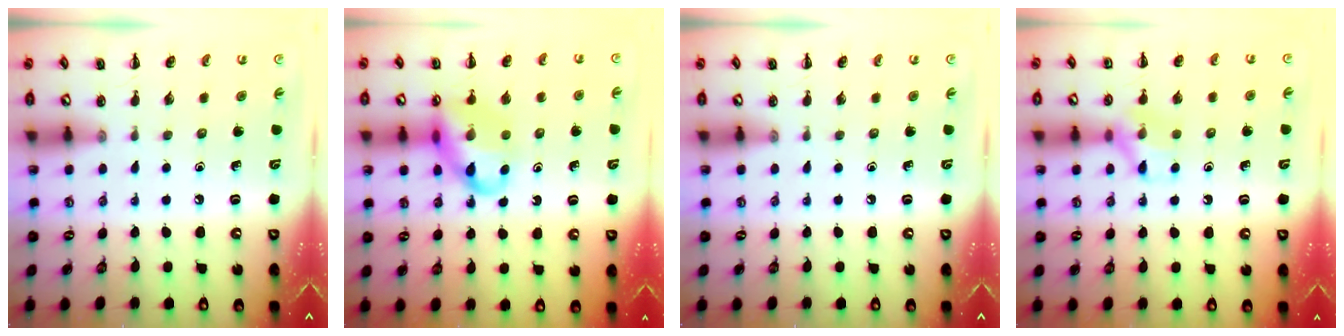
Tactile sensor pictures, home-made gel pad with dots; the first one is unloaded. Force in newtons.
{"total": 14.4, "press": 13.9, "slide": 3.7}
{"total": 0.0}
{"total": 9.6, "press": 9.5, "slide": 1.0}